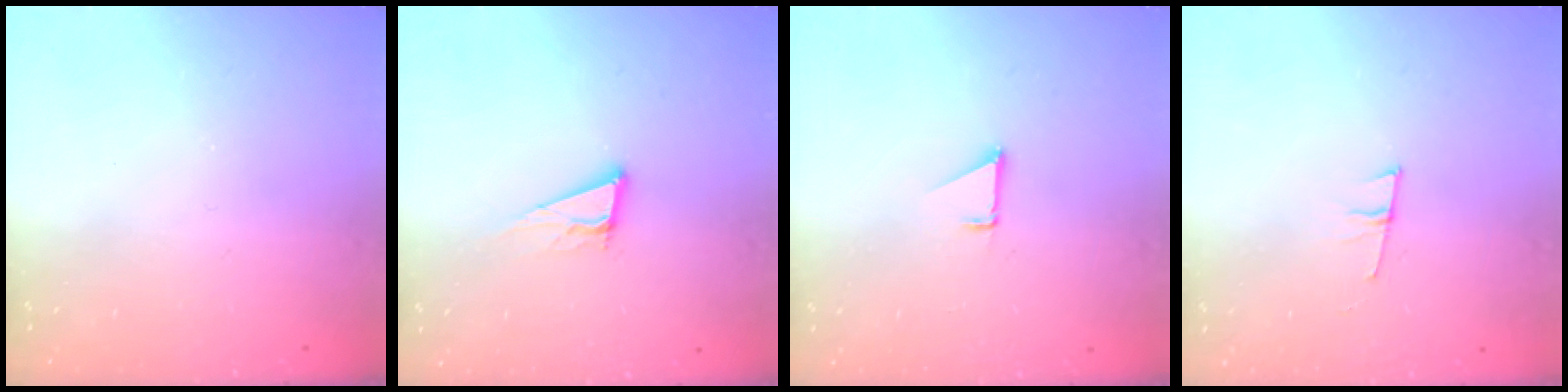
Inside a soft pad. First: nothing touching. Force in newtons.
{"total": 7.6, "press": 7.3, "slide": 2.3}
{"total": 1.4, "press": 1.3, "slide": 0.1}
{"total": 6.3, "press": 5.6, "slide": 2.9}